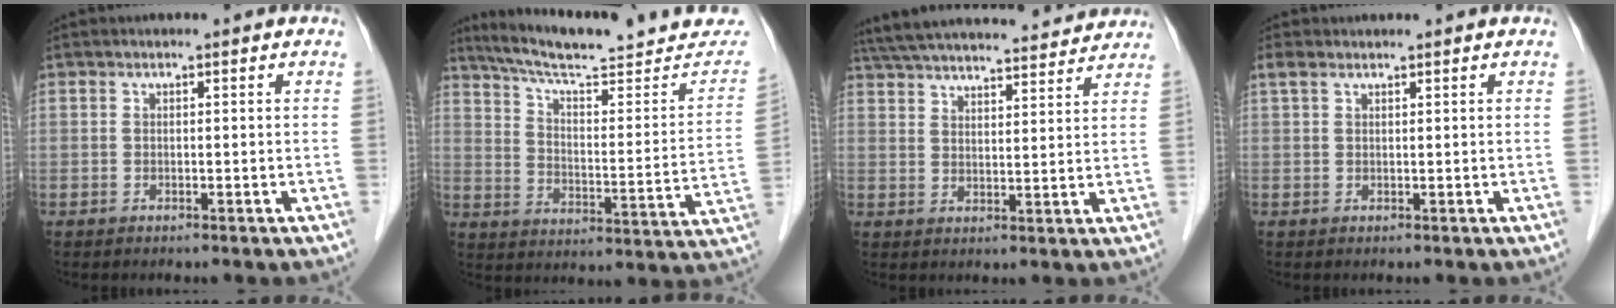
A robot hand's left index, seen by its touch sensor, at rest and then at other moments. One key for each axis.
{"total": 22.8, "fx": 20.4, "fy": 2.8, "fz": 9.8, "tx": -0.138, "ty": -0.032, "tz": 0.279}
{"total": 23.9, "fx": 22.0, "fy": 3.9, "fz": 8.5, "tx": -0.155, "ty": 0.026, "tz": 0.307}
{"total": 1.4, "fx": 1.2, "fy": 0.5, "fz": 0.6, "tx": -0.019, "ty": 0.020, "tz": 0.026}